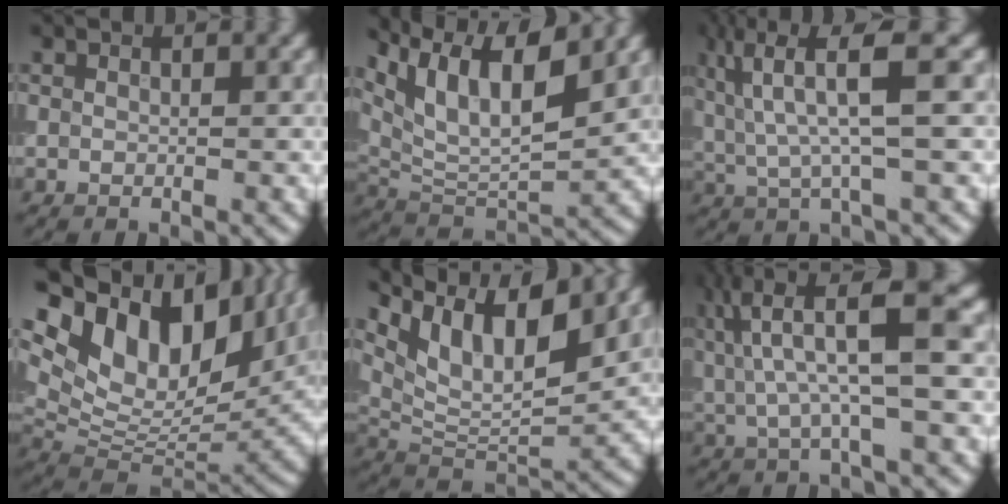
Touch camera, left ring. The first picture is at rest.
{"total": 10.1, "force": [6.4, 3.3, 7.1], "torque": [-0.133, 0.003, 0.118]}
{"total": 6.5, "force": [2.2, 1.0, 6.0], "torque": [-0.124, 0.006, 0.045]}
{"total": 17.1, "force": [7.2, 9.6, 12.2], "torque": [-0.249, 0.025, 0.140]}
{"total": 11.2, "force": [6.8, 3.9, 7.9], "torque": [-0.136, 0.002, 0.124]}
{"total": 8.2, "force": [2.4, 1.8, 7.6], "torque": [-0.142, 0.013, 0.046]}